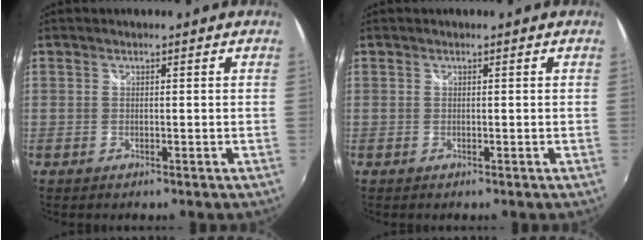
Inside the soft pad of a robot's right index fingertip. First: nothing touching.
{"total": 0.0}